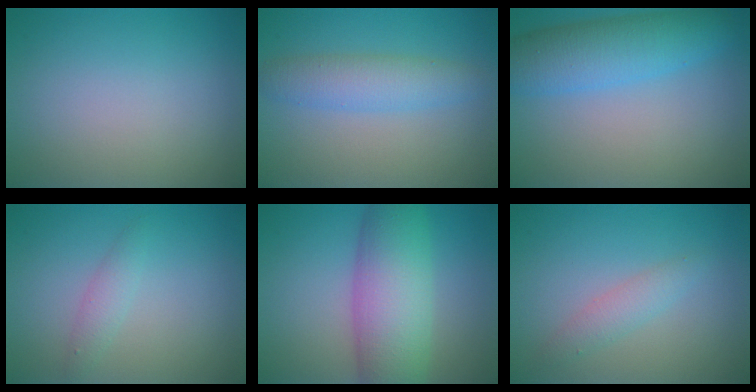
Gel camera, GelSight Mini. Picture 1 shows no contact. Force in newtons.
{"total": 3.5, "press": 3.5, "slide": 0.0}
{"total": 6.0, "press": 6.0, "slide": 0.2}
{"total": 1.4, "press": 1.4, "slide": 0.0}
{"total": 8.5, "press": 8.5, "slide": 0.1}
{"total": 1.8, "press": 1.8, "slide": 0.1}